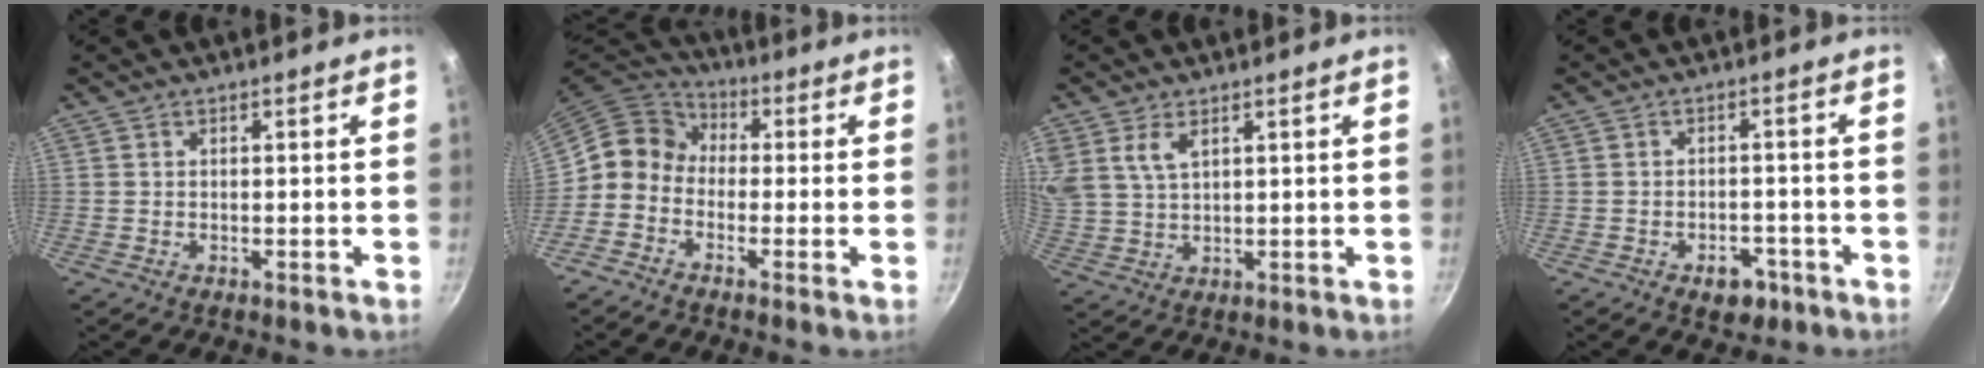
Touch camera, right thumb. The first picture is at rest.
{"total": 8.8, "force": [-2.0, 7.5, 4.1], "torque": [-0.066, 0.053, -0.057]}
{"total": 7.5, "force": [3.5, 4.3, 4.9], "torque": [-0.108, -0.003, 0.081]}
{"total": 4.5, "force": [-2.5, 2.8, 2.5], "torque": [-0.017, 0.018, -0.032]}